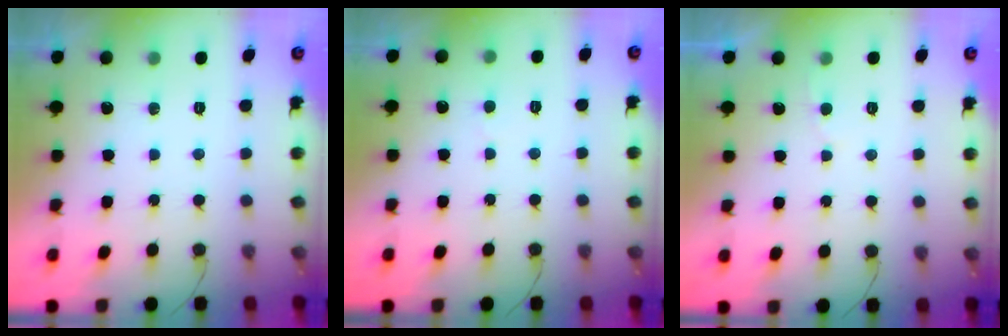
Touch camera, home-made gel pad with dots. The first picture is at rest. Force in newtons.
{"total": 2.4, "press": 2.4, "slide": 0.2}
{"total": 2.2, "press": 2.2, "slide": 0.2}